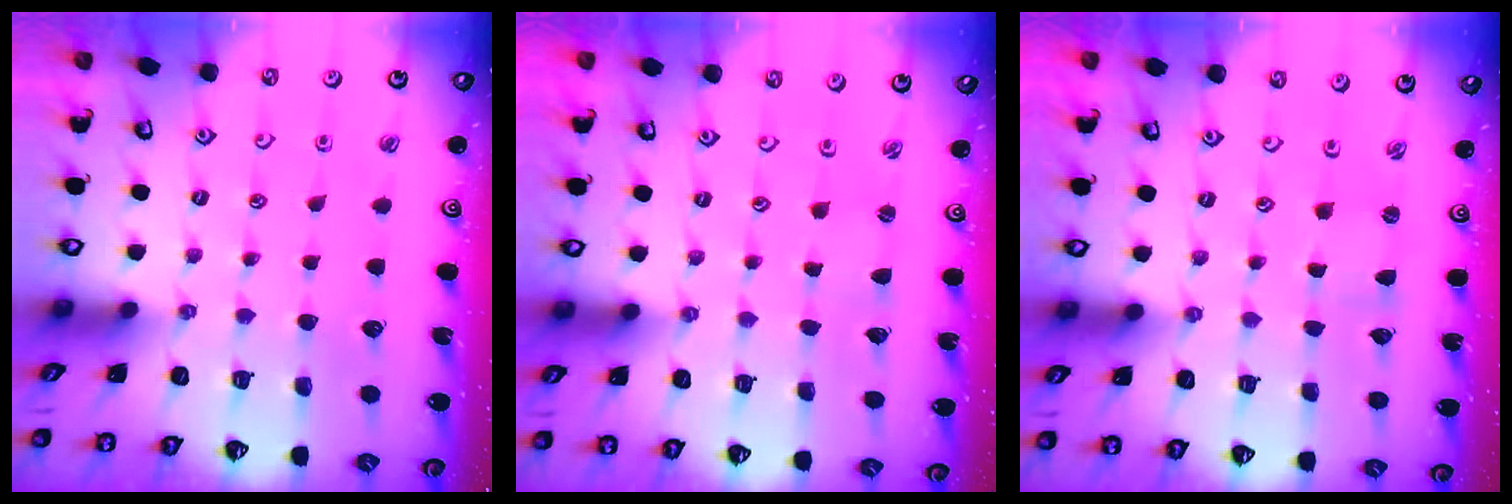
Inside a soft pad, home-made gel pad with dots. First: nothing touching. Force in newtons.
{"total": 0.8, "press": 0.8, "slide": 0.1}
{"total": 0.7, "press": 0.7, "slide": 0.0}